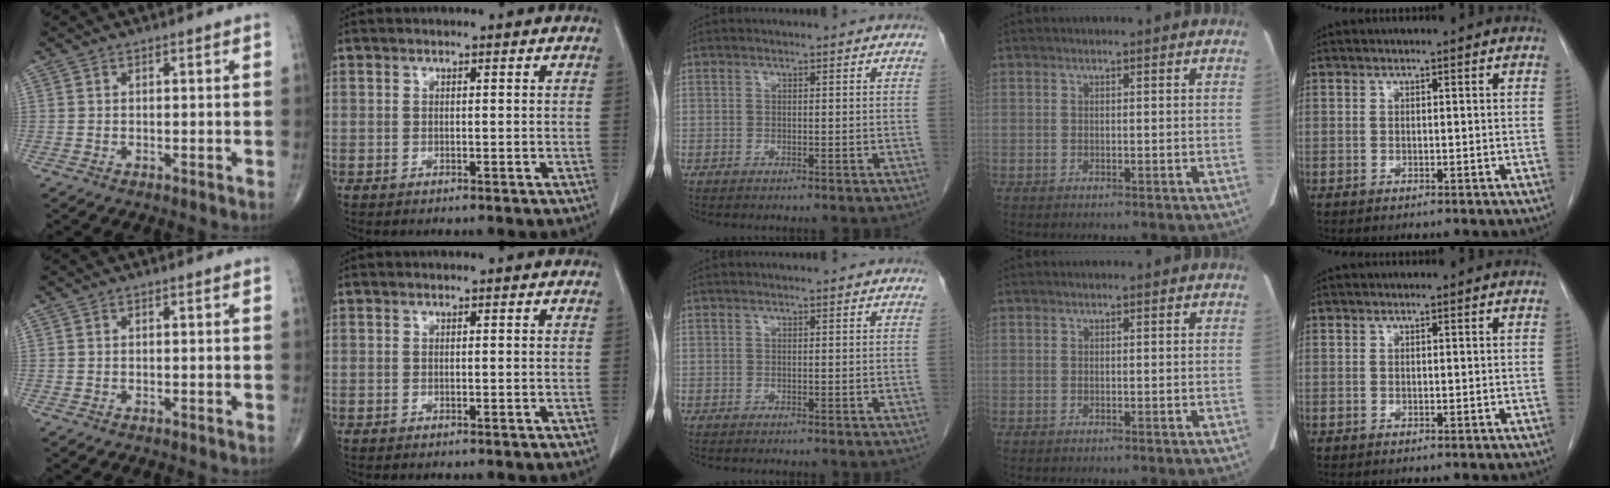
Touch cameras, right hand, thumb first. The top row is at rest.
{}